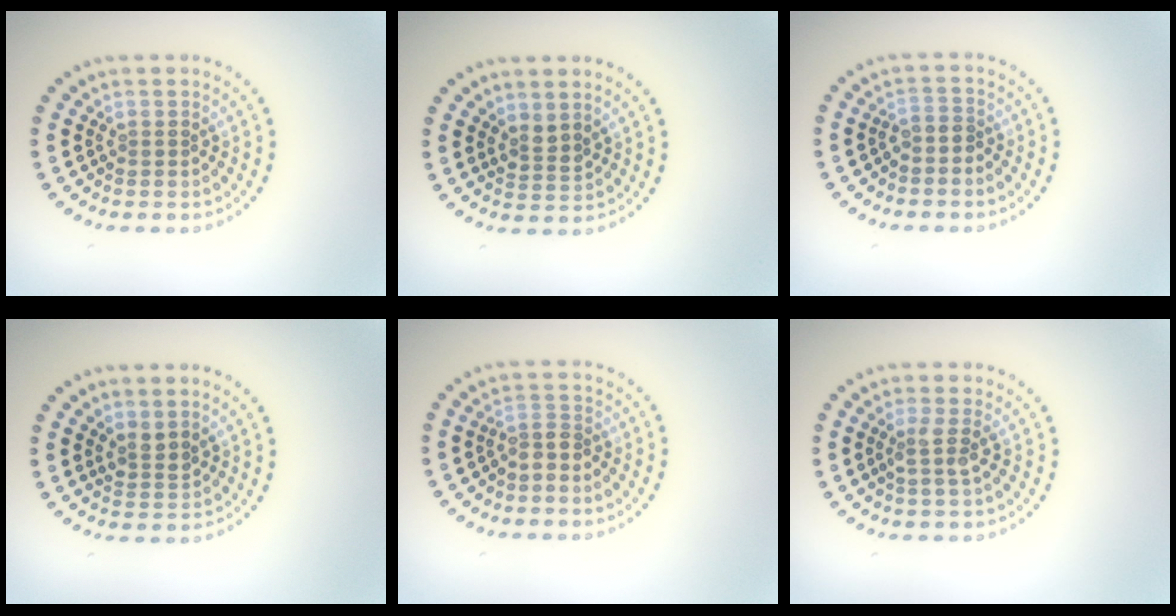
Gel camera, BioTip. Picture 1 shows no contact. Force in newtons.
{"total": 1.7, "press": 1.3, "slide": 1.0}
{"total": 1.2, "press": 0.8, "slide": 0.9}
{"total": 1.7, "press": 1.2, "slide": 1.1}
{"total": 1.6, "press": 1.1, "slide": 1.1}
{"total": 1.8, "press": 1.4, "slide": 1.1}